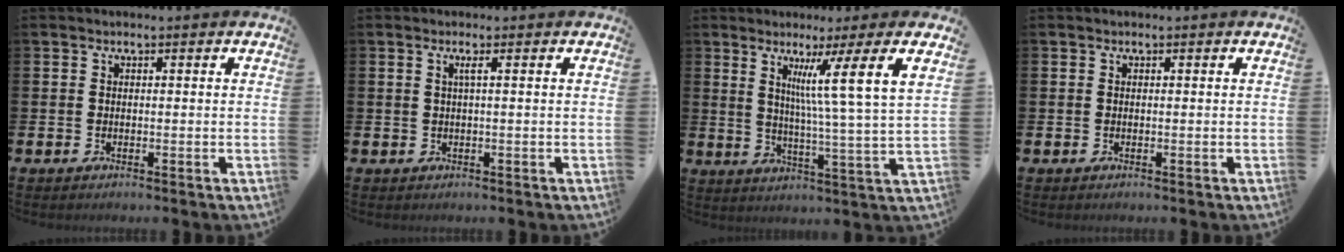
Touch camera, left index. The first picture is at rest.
{"total": 1.2, "force": [0.3, -0.2, 1.1], "torque": [-0.027, 0.001, 0.005]}
{"total": 8.4, "force": [4.5, -1.0, 7.0], "torque": [-0.122, -0.036, 0.062]}
{"total": 0.0}